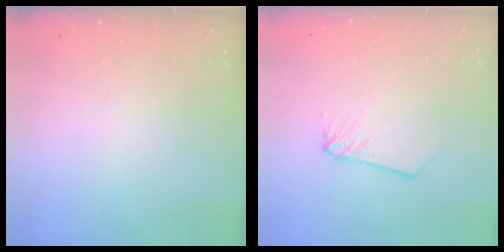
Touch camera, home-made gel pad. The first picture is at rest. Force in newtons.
{"total": 2.0, "press": 2.0, "slide": 0.2}